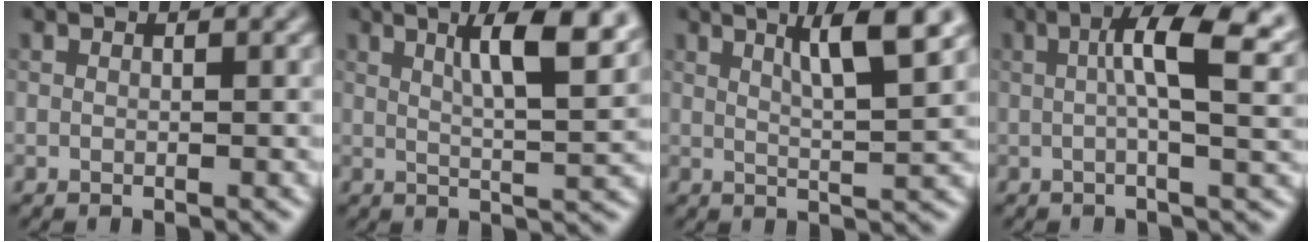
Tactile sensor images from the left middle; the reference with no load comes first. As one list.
[{"total": 7.6, "force": [3.5, 1.8, 6.6], "torque": [-0.085, 0.009, 0.054]}, {"total": 5.6, "force": [2.8, 0.9, 4.8], "torque": [-0.071, 0.004, 0.045]}, {"total": 7.7, "force": [1.8, 2.1, 7.2], "torque": [-0.106, 0.012, 0.023]}]